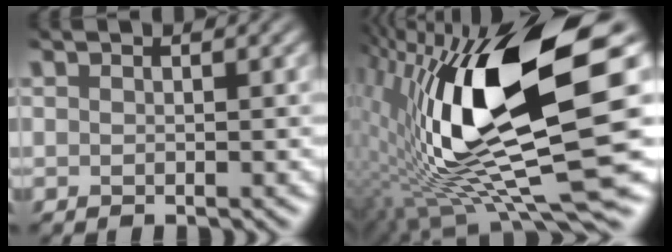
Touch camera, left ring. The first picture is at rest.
{"total": 15.3, "force": [0.1, 3.8, 14.9], "torque": [-0.273, -0.004, -0.001]}